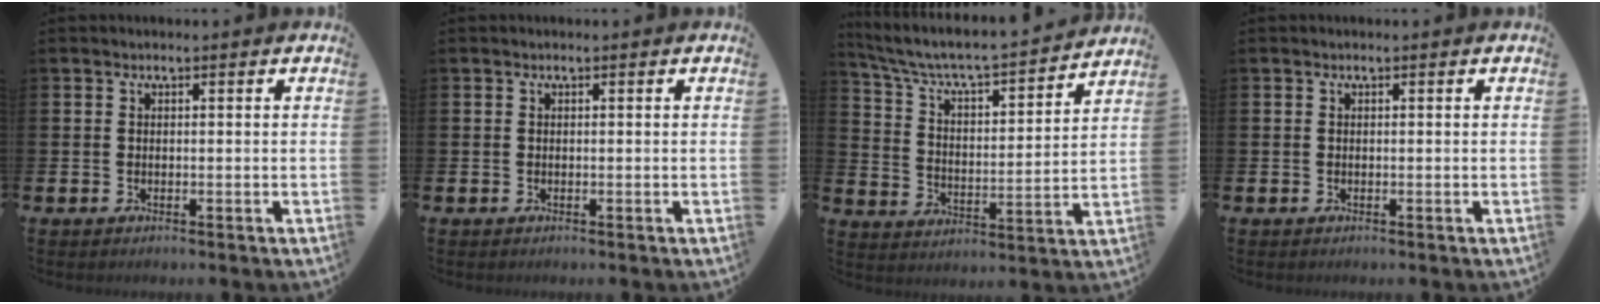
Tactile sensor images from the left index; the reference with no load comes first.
{"total": 0.0}
{"total": 6.7, "force": [6.1, 1.0, 2.4], "torque": [-0.076, -0.052, 0.098]}
{"total": 0.0}